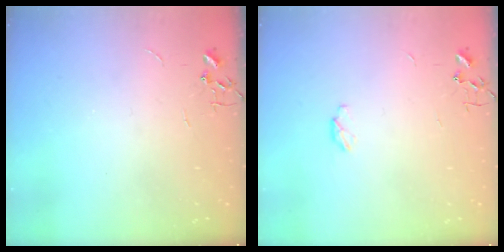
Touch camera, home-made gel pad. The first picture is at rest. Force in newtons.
{"total": 3.8, "press": 3.8, "slide": 0.6}